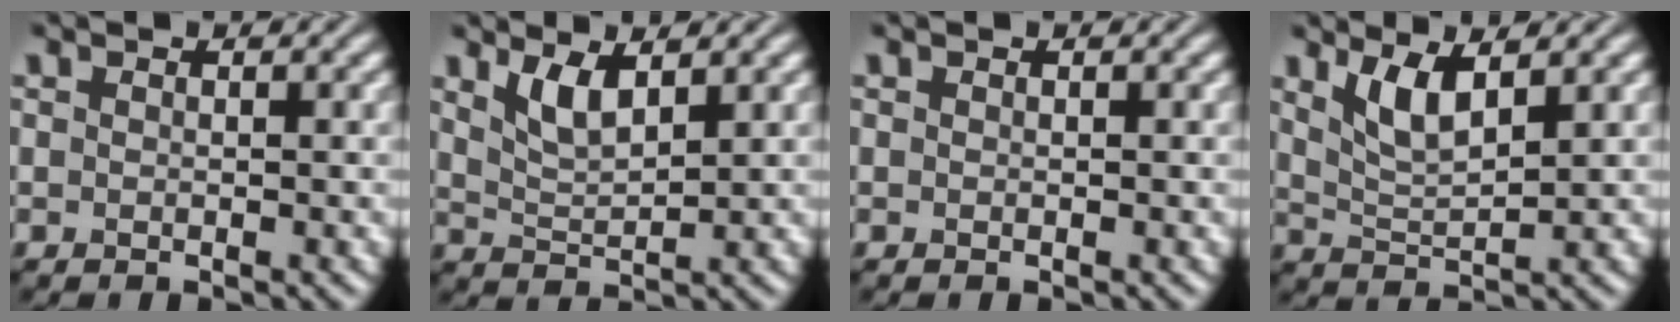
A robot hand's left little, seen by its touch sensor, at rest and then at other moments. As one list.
[{"total": 2.9, "force": [1.8, 0.9, 2.1], "torque": [-0.046, -0.009, 0.040]}, {"total": 0.0}, {"total": 3.4, "force": [2.0, 0.9, 2.6], "torque": [-0.058, -0.008, 0.044]}]